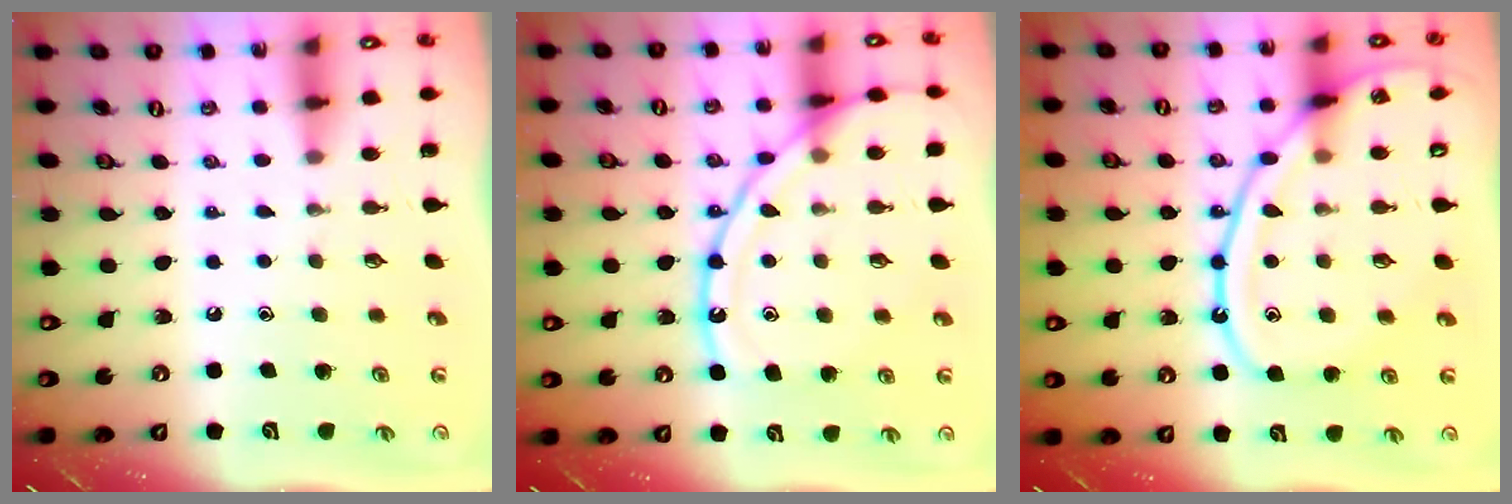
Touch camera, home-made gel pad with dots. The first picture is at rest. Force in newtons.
{"total": 15.3, "press": 15.2, "slide": 1.6}
{"total": 17.6, "press": 17.5, "slide": 1.9}